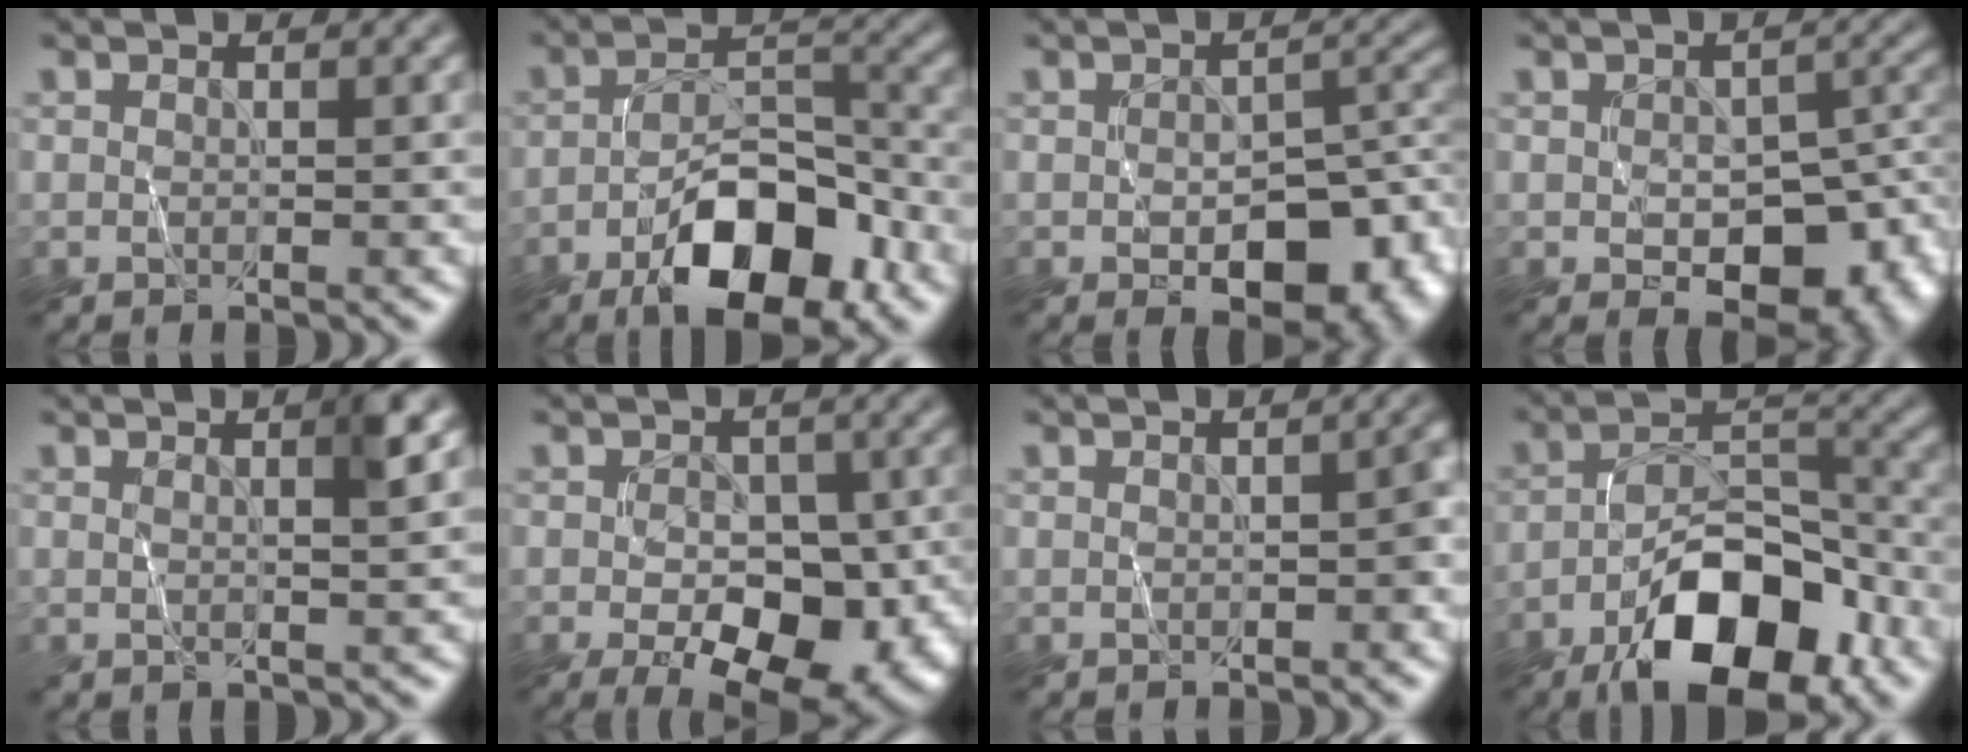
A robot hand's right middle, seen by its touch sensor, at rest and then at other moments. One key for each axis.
{"total": 10.0, "fx": -5.8, "fy": 3.9, "fz": 7.2, "tx": -0.113, "ty": 0.015, "tz": -0.096}
{"total": 8.2, "fx": -3.5, "fy": 4.2, "fz": 6.2, "tx": -0.086, "ty": -0.008, "tz": -0.040}
{"total": 8.0, "fx": -2.6, "fy": 4.5, "fz": 6.1, "tx": -0.086, "ty": -0.015, "tz": -0.024}
{"total": 2.4, "fx": 0.9, "fy": 0.4, "fz": 2.2, "tx": -0.027, "ty": 0.004, "tz": 0.015}
{"total": 9.2, "fx": -3.7, "fy": 4.7, "fz": 7.0, "tx": -0.082, "ty": 0.003, "tz": -0.057}
{"total": 1.6, "fx": -0.2, "fy": 0.2, "fz": 1.6, "tx": -0.020, "ty": 0.007, "tz": -0.001}
{"total": 11.9, "fx": -7.3, "fy": 4.8, "fz": 8.0, "tx": -0.127, "ty": 0.012, "tz": -0.128}